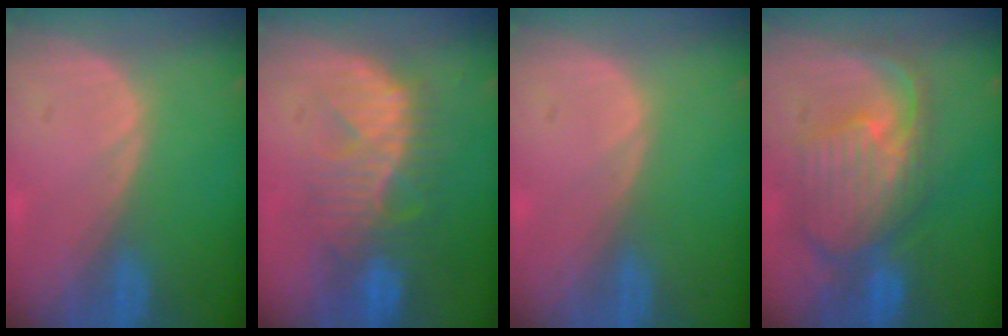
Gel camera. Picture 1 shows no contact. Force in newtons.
{"total": 9.8, "press": 9.0, "slide": 3.9}
{"total": 0.0}
{"total": 10.7, "press": 9.5, "slide": 5.0}